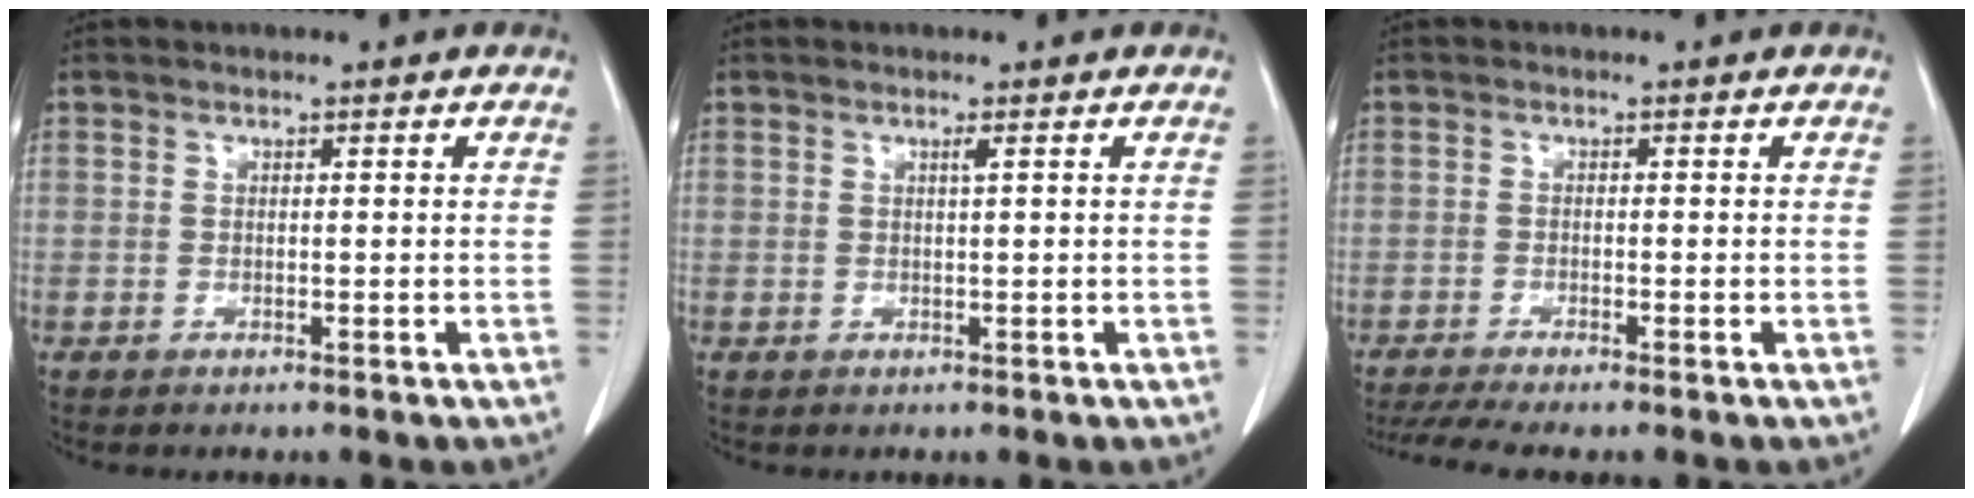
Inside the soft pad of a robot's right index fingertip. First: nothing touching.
{"total": 0.7, "force": [0.4, -0.1, 0.6], "torque": [-0.014, -0.002, 0.009]}
{"total": 4.5, "force": [-3.5, -0.1, 2.8], "torque": [-0.050, -0.006, -0.060]}